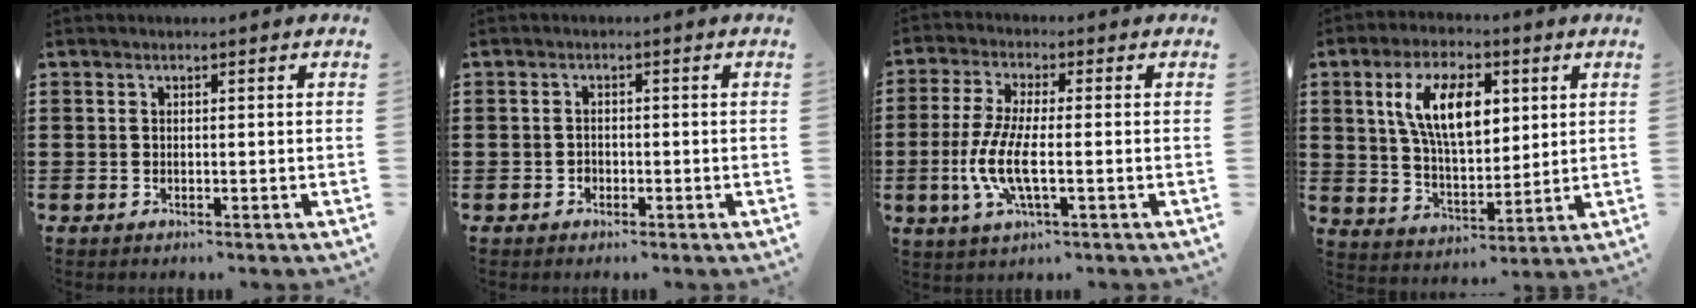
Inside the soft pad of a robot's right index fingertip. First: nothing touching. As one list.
[{"total": 1.1, "force": [-0.6, 0.9, 0.3], "torque": [-0.008, 0.001, -0.013]}, {"total": 7.5, "force": [-1.9, 2.0, 7.0], "torque": [-0.161, -0.017, -0.043]}, {"total": 10.9, "force": [3.8, 5.3, 8.7], "torque": [-0.180, 0.013, 0.063]}]